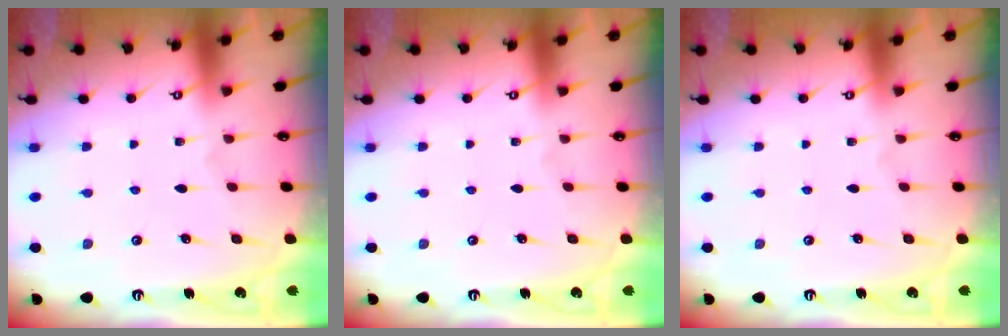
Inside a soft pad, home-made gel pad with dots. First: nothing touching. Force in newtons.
{"total": 0.0}
{"total": 0.0}